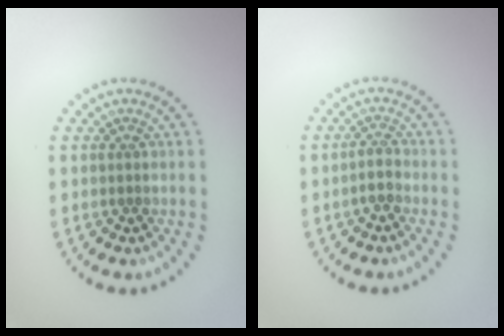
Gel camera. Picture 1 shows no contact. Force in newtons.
{"total": 1.5, "press": 1.2, "slide": 0.8}